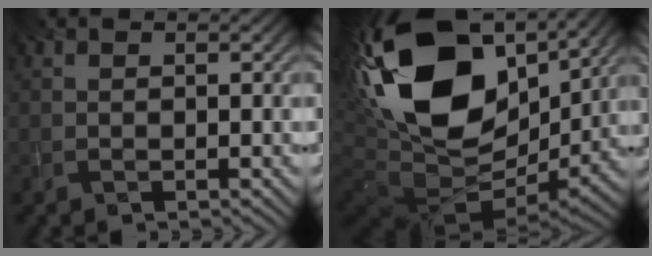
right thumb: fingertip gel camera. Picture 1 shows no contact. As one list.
[{"total": 21.5, "force": [7.0, 14.0, 14.7], "torque": [-0.326, 0.014, 0.136]}]